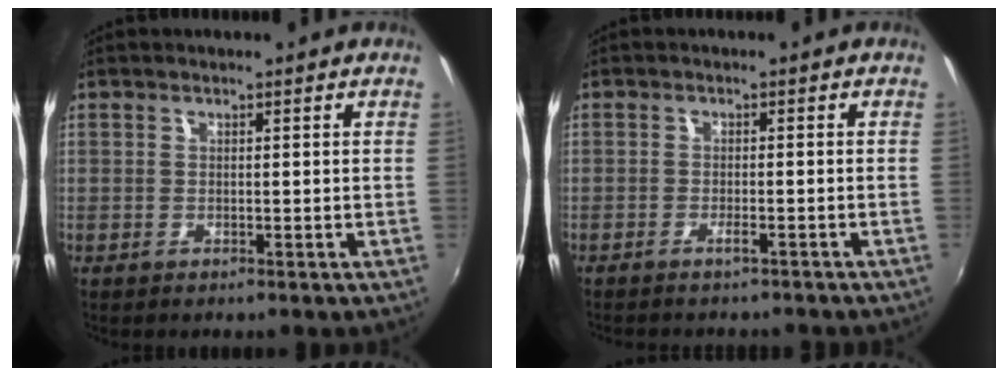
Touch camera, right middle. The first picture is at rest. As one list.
[{"total": 2.5, "force": [-2.2, 0.4, 1.0], "torque": [-0.028, -0.004, -0.037]}]